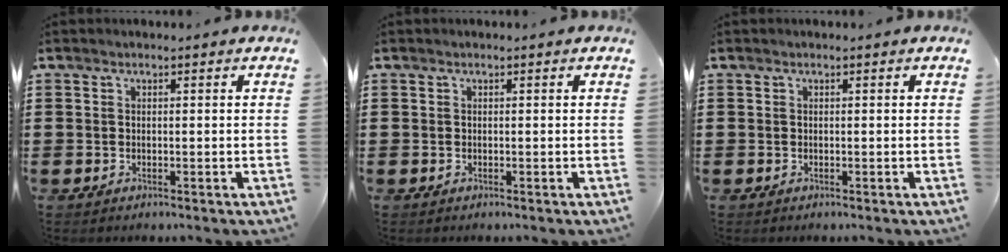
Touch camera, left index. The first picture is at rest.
{"total": 0.0}
{"total": 0.0}